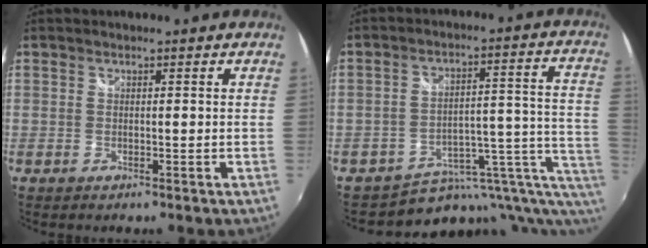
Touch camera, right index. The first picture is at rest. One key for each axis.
{"total": 12.6, "fx": -7.1, "fy": 5.7, "fz": 8.7, "tx": -0.109, "ty": 0.004, "tz": -0.103}